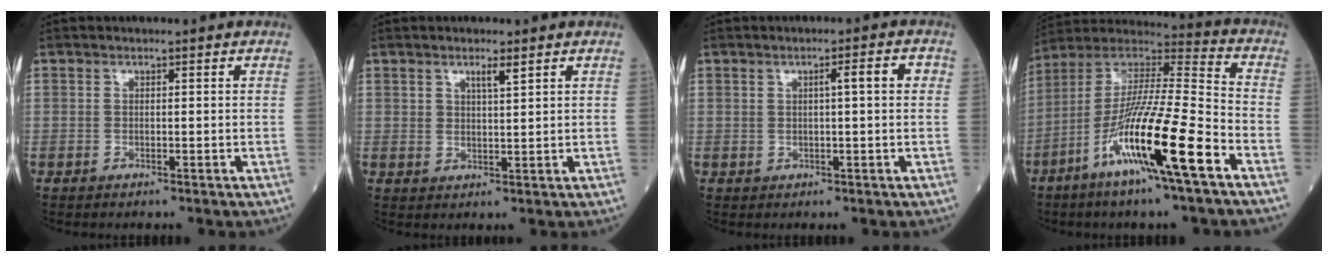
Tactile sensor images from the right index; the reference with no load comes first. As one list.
[{"total": 2.1, "force": [1.4, 0.3, 1.5], "torque": [-0.030, 0.001, 0.027]}, {"total": 3.1, "force": [0.5, 0.2, 3.0], "torque": [-0.047, 0.012, 0.008]}, {"total": 18.1, "force": [-8.3, 0.1, 16.1], "torque": [-0.315, -0.026, -0.157]}]